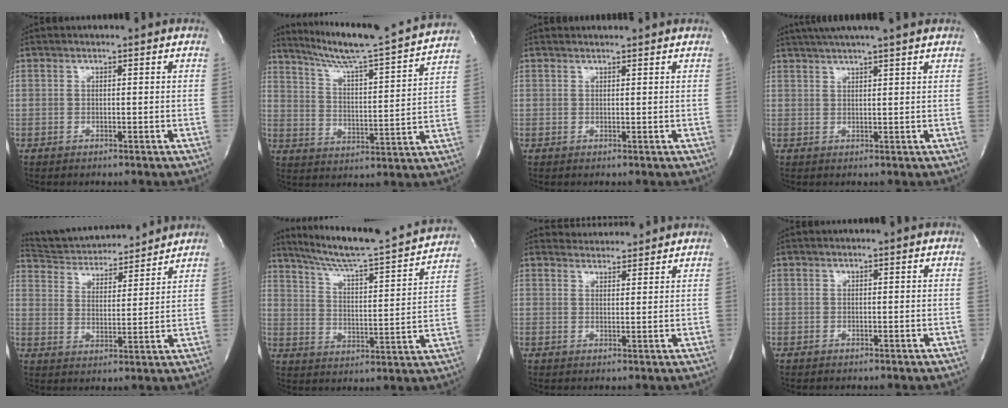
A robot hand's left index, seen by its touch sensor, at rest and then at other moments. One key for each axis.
{"total": 19.3, "fx": 17.6, "fy": -0.9, "fz": 7.9, "tx": -0.135, "ty": -0.024, "tz": 0.253}
{"total": 1.6, "fx": 1.6, "fy": -0.1, "fz": 0.2, "tx": -0.008, "ty": 0.011, "tz": 0.026}
{"total": 14.7, "fx": 12.8, "fy": -0.3, "fz": 7.2, "tx": -0.127, "ty": 0.020, "tz": 0.174}
{"total": 14.9, "fx": 14.2, "fy": 2.7, "fz": 3.5, "tx": -0.058, "ty": 0.012, "tz": 0.226}
{"total": 20.6, "fx": 18.8, "fy": 0.5, "fz": 8.3, "tx": -0.135, "ty": -0.022, "tz": 0.266}
{"total": 4.6, "fx": 4.6, "fy": 0.6, "fz": 0.0, "tx": -0.008, "ty": 0.017, "tz": 0.067}
{"total": 0.0}